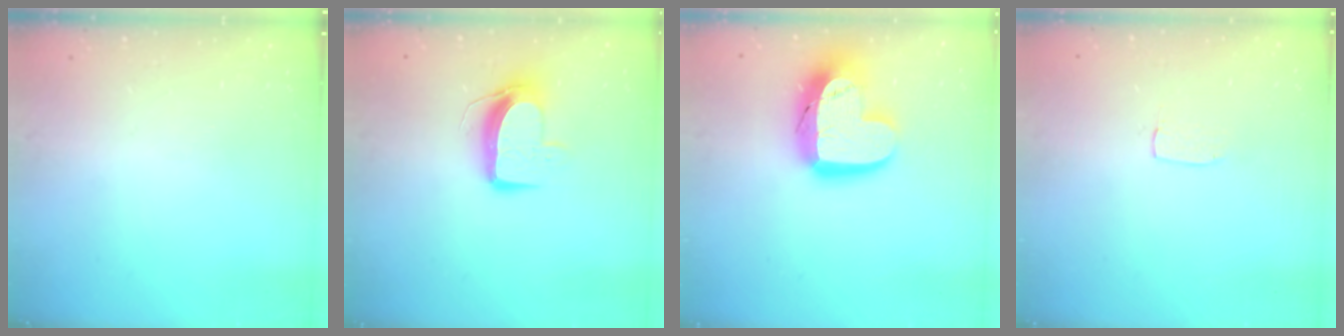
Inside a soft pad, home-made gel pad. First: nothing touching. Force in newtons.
{"total": 9.7, "press": 9.7, "slide": 0.6}
{"total": 17.0, "press": 17.0, "slide": 1.3}
{"total": 3.4, "press": 3.4, "slide": 0.1}